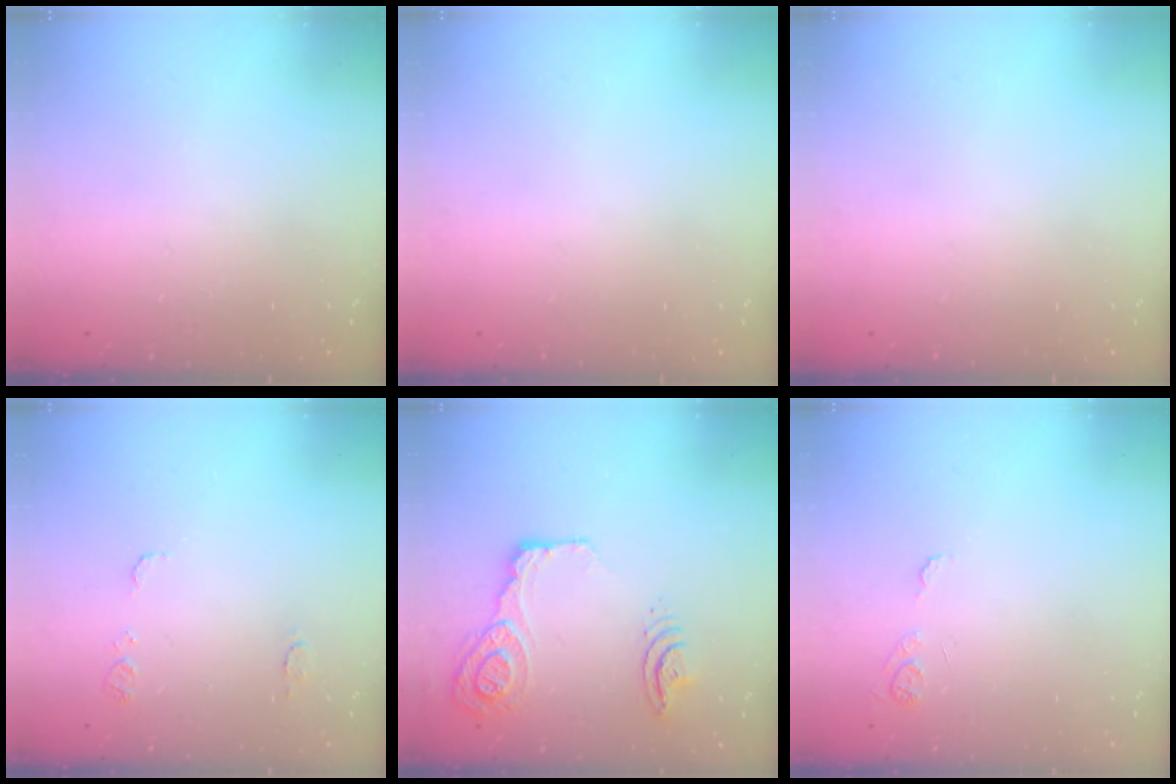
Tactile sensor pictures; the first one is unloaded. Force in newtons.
{"total": 0.0}
{"total": 0.0}
{"total": 7.1, "press": 7.0, "slide": 0.7}
{"total": 30.8, "press": 21.2, "slide": 22.4}
{"total": 7.2, "press": 7.2, "slide": 0.7}